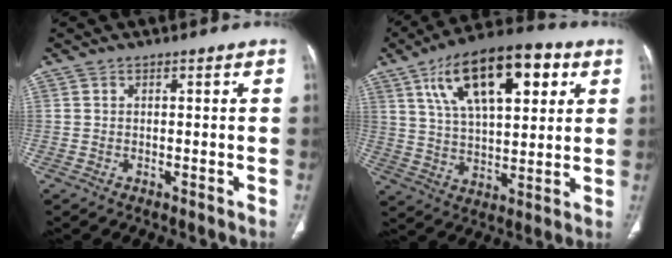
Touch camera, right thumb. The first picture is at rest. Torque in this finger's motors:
{"motor_torque": [0.67, 2.28, 0.97, 0.10, 0.36]}